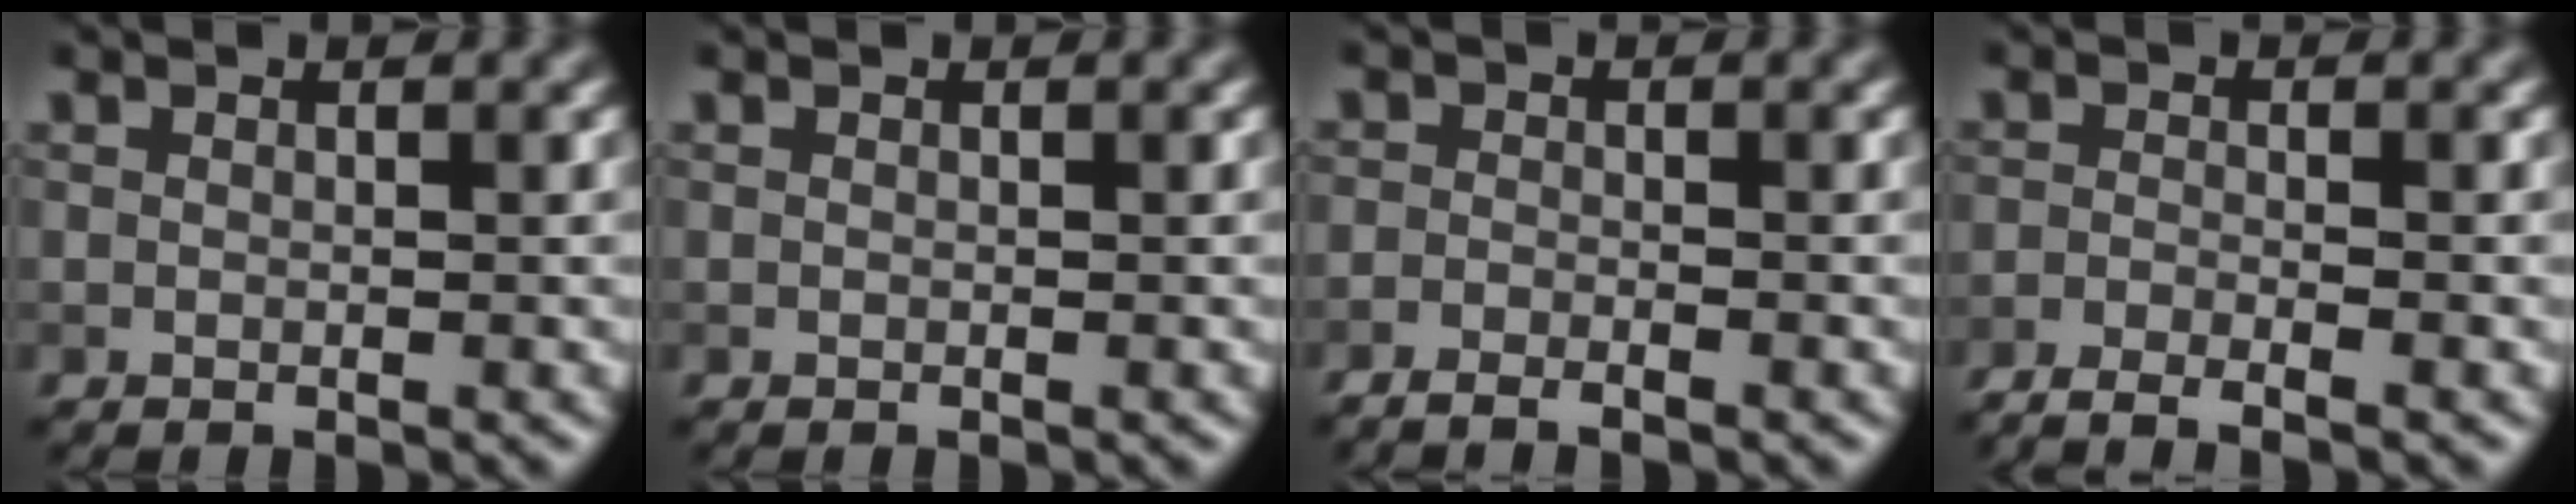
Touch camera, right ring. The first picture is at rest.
{"total": 0.0}
{"total": 2.1, "force": [-1.7, 0.5, 1.1], "torque": [-0.020, -0.002, -0.031]}
{"total": 4.0, "force": [-3.0, 0.7, 2.5], "torque": [-0.044, -0.007, -0.063]}